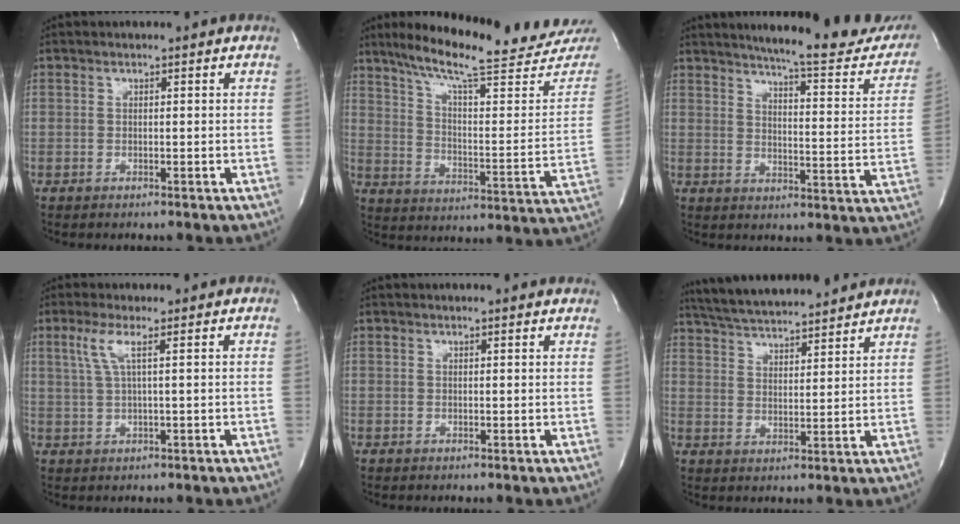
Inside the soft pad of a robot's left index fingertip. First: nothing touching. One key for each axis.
{"total": 25.2, "fx": 22.1, "fy": 2.1, "fz": 11.9, "tx": -0.185, "ty": -0.066, "tz": 0.292}
{"total": 21.2, "fx": 19.0, "fy": 2.7, "fz": 9.2, "tx": -0.122, "ty": -0.068, "tz": 0.220}
{"total": 3.3, "fx": 1.3, "fy": -0.3, "fz": 3.1, "tx": -0.076, "ty": 0.000, "tz": 0.031}
{"total": 4.9, "fx": 4.6, "fy": 0.4, "fz": 1.5, "tx": -0.025, "ty": 0.008, "tz": 0.039}
{"total": 15.3, "fx": 14.0, "fy": 1.6, "fz": 5.8, "tx": -0.108, "ty": 0.024, "tz": 0.217}